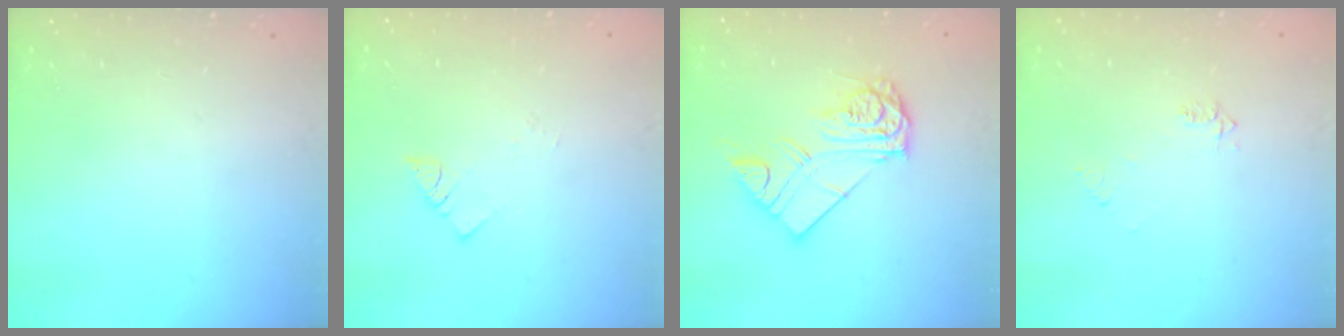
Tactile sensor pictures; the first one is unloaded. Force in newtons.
{"total": 2.7, "press": 2.7, "slide": 0.4}
{"total": 11.3, "press": 11.3, "slide": 0.8}
{"total": 4.7, "press": 4.6, "slide": 0.6}